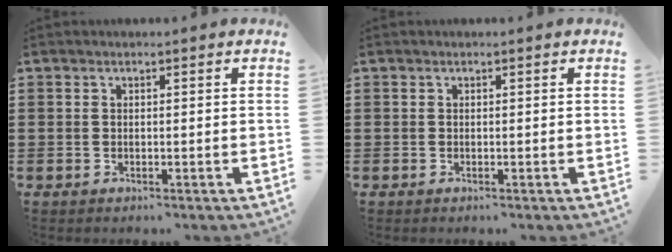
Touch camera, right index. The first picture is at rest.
{"total": 0.0}